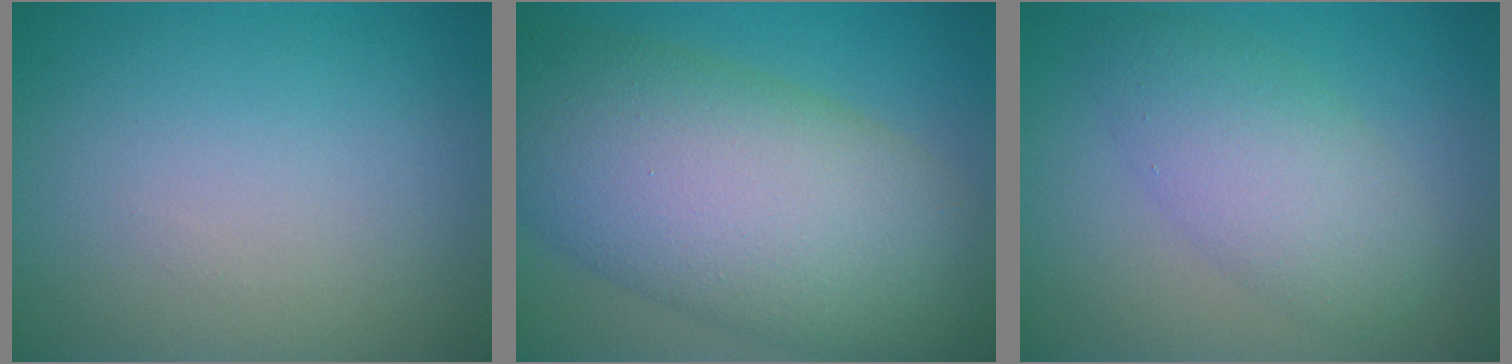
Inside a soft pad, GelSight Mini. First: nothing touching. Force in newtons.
{"total": 14.3, "press": 14.3, "slide": 0.5}
{"total": 5.0, "press": 5.0, "slide": 0.2}